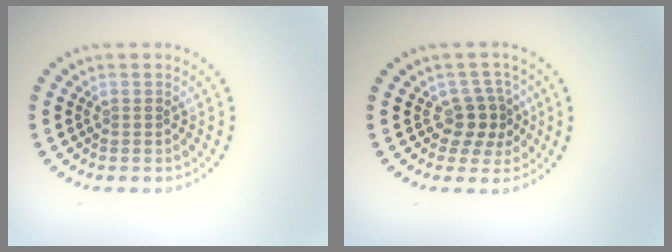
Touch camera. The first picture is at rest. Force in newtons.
{"total": 2.6, "press": 2.2, "slide": 1.4}